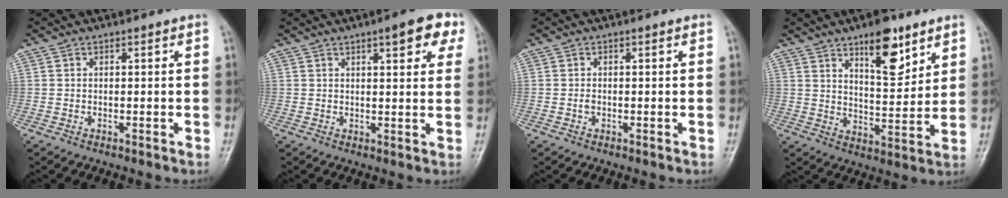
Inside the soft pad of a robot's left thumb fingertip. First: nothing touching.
{"total": 7.7, "force": [4.0, 2.4, 6.1], "torque": [-0.052, -0.006, 0.044]}
{"total": 0.8, "force": [-0.1, 0.6, 0.6], "torque": [-0.008, 0.000, -0.004]}
{"total": 14.6, "force": [9.4, 5.5, 9.8], "torque": [-0.118, -0.070, 0.163]}